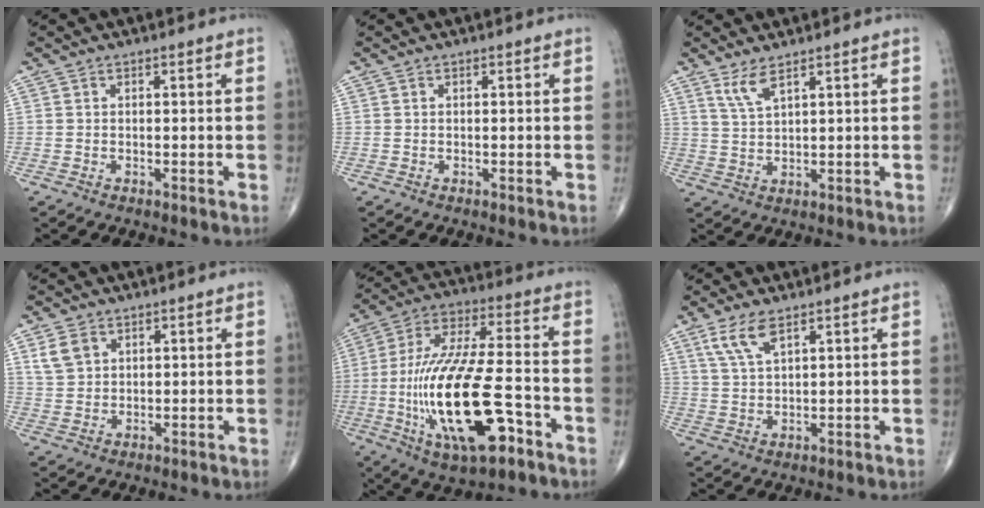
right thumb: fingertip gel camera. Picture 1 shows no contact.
{"total": 0.0}
{"total": 3.8, "force": [2.6, 0.4, 2.7], "torque": [-0.063, -0.021, 0.060]}
{"total": 4.5, "force": [2.3, 3.2, 2.2], "torque": [-0.036, -0.007, 0.051]}
{"total": 23.2, "force": [-7.0, 8.3, 20.5], "torque": [-0.426, 0.022, -0.109]}
{"total": 5.8, "force": [3.5, 2.0, 4.2], "torque": [-0.089, -0.009, 0.077]}